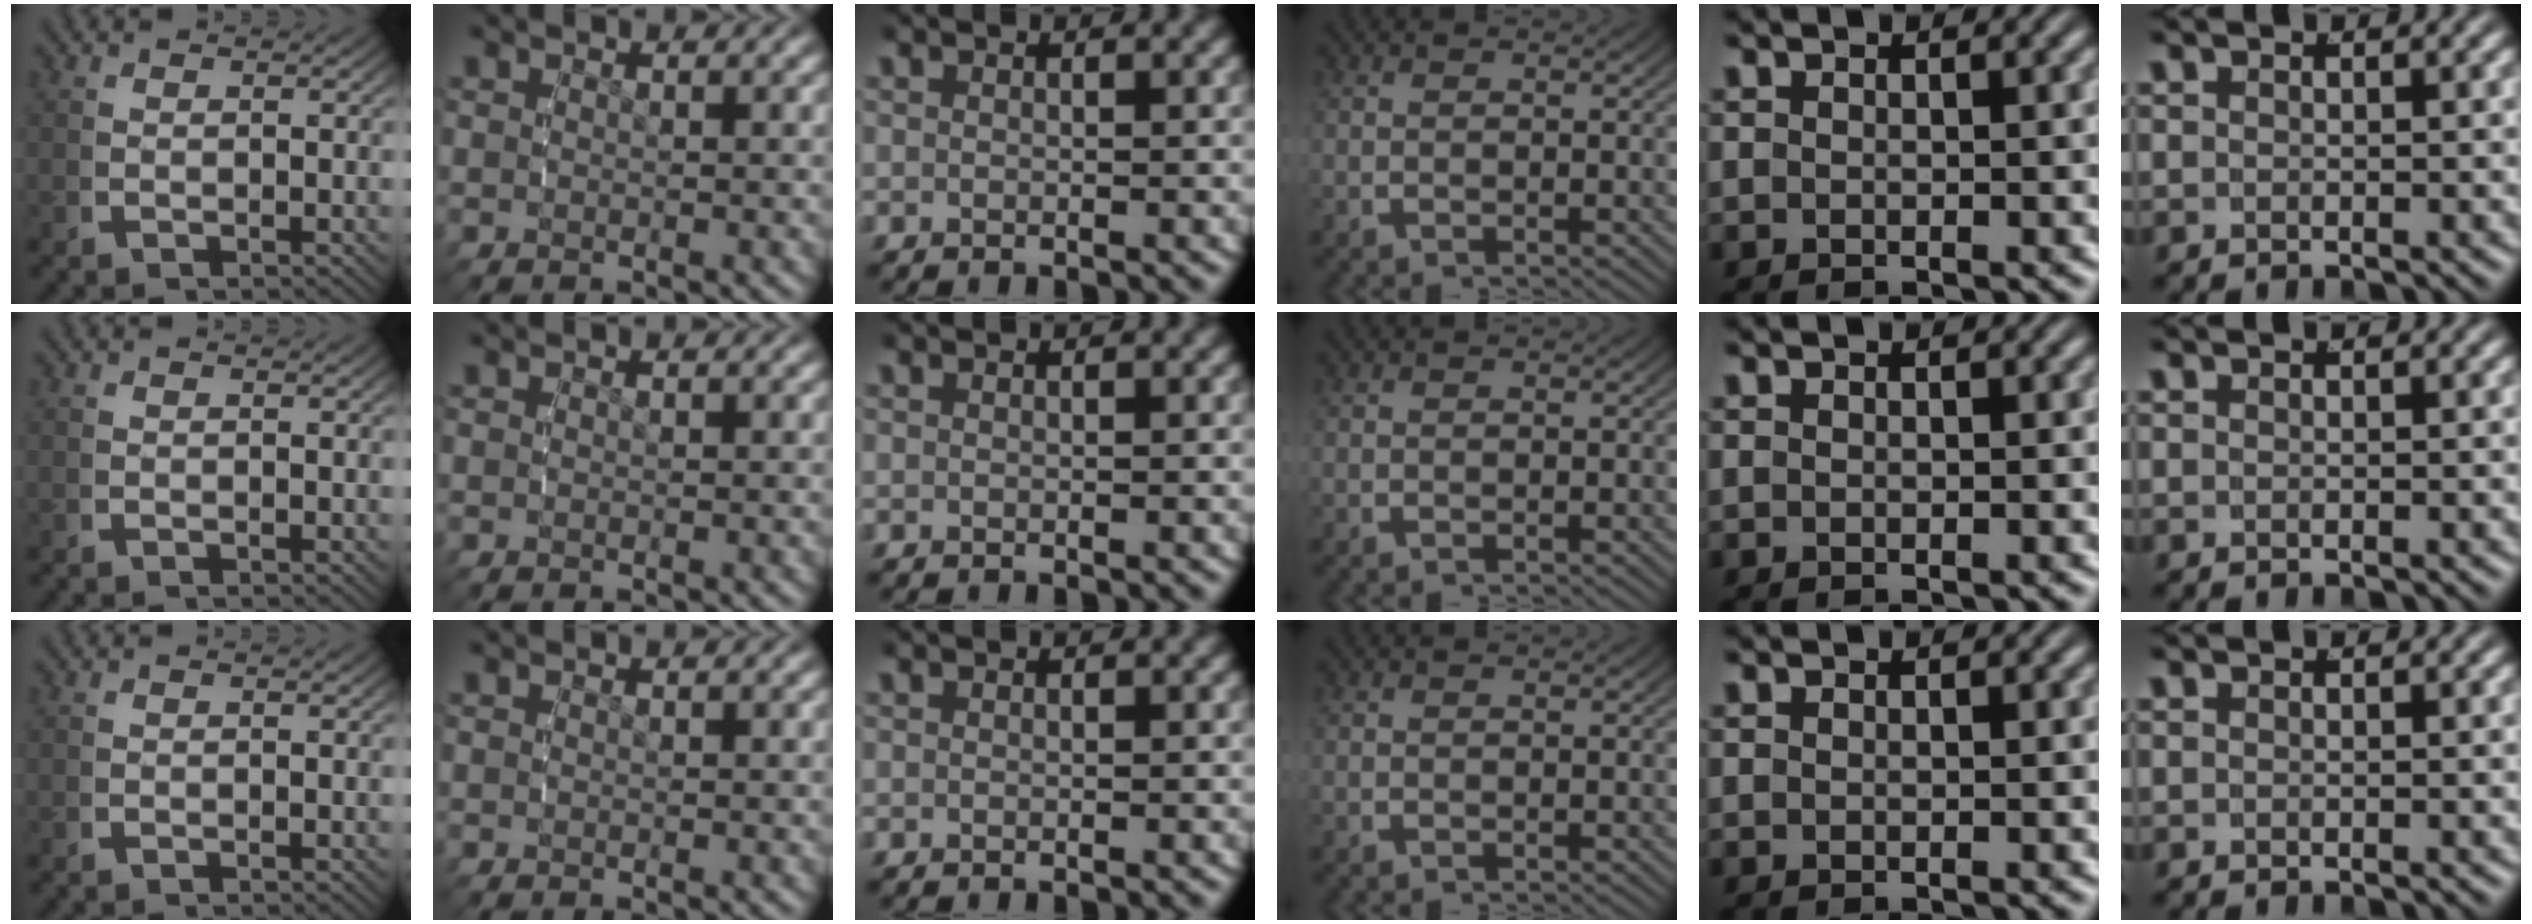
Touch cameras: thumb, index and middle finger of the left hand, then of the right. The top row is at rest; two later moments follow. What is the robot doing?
{"motion": "reach", "object": "jar lid"}